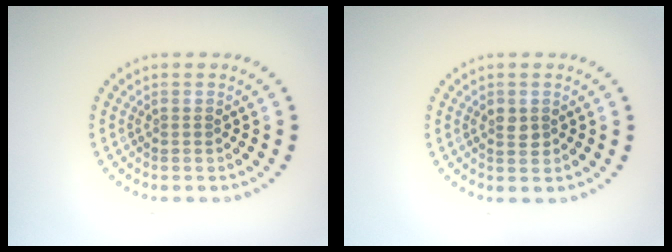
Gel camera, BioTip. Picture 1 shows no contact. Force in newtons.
{"total": 1.4, "press": 1.4, "slide": 0.2}